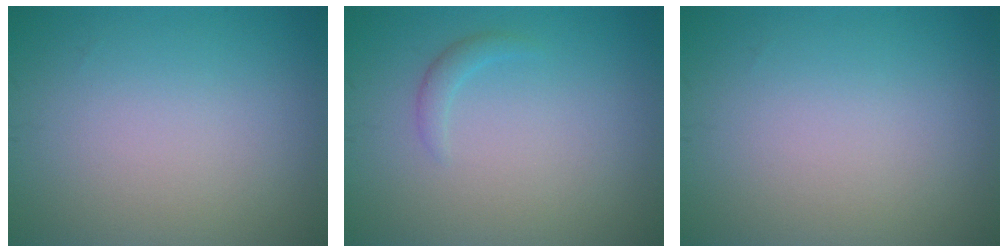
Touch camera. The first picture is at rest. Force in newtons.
{"total": 1.0, "press": 1.0, "slide": 0.0}
{"total": 0.0}